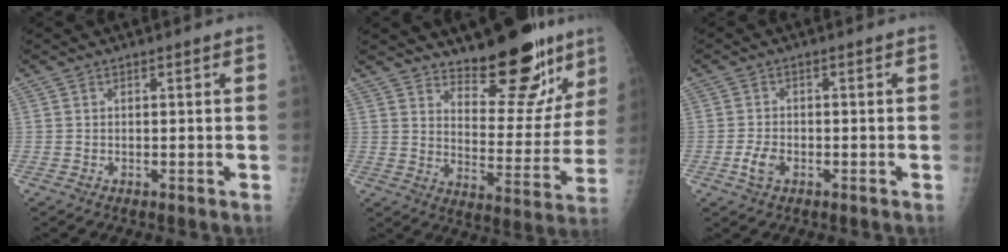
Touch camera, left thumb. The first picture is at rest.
{"total": 16.9, "force": [12.8, 6.1, 9.2], "torque": [-0.072, -0.104, 0.187]}
{"total": 3.2, "force": [-1.3, 2.0, 2.2], "torque": [-0.045, 0.007, -0.025]}